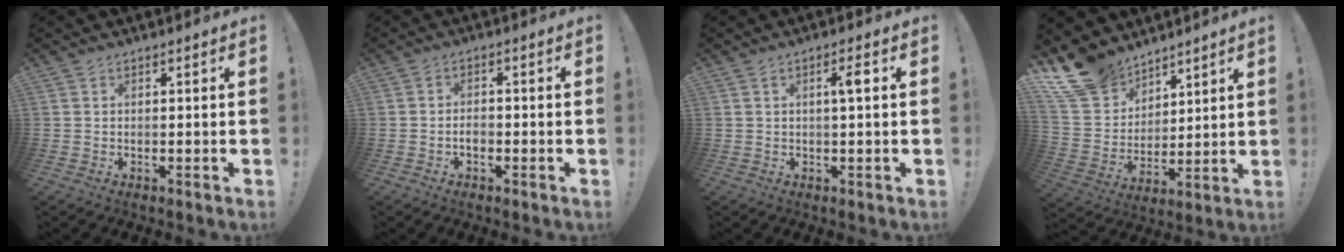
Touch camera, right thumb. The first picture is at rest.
{"total": 2.3, "force": [-1.0, 1.2, 1.6], "torque": [-0.027, 0.007, -0.017]}
{"total": 3.6, "force": [0.5, 0.1, 3.5], "torque": [-0.060, 0.001, 0.001]}
{"total": 15.0, "force": [11.3, 8.9, 4.2], "torque": [-0.100, -0.075, 0.220]}